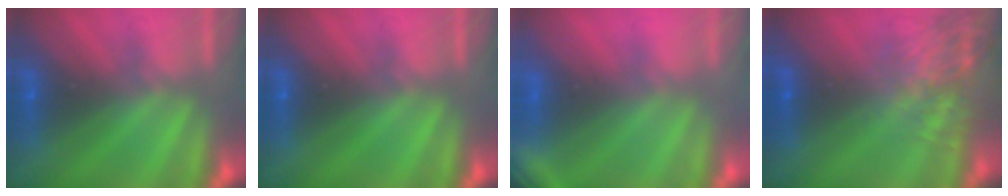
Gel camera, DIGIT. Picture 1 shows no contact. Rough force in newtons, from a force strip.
{"total": 0.0}
{"total": 2.9}
{"total": 10.1}